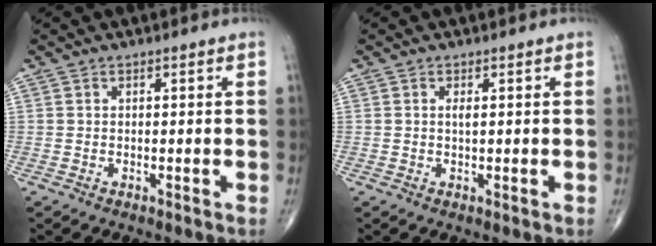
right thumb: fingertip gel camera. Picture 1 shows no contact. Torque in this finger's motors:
{"motor_torque": [2.12, 2.14, -0.05, -0.22, 0.01]}